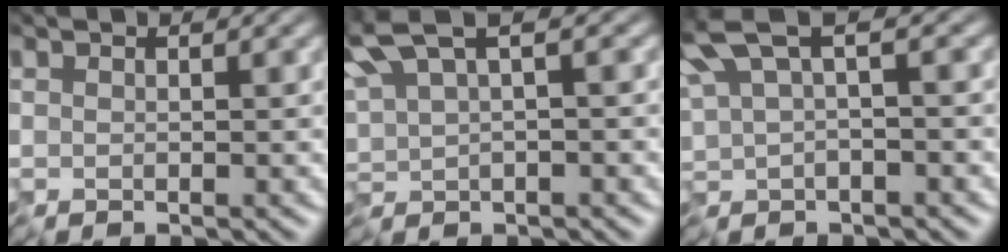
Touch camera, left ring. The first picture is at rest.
{"total": 3.9, "force": [1.5, 1.3, 3.3], "torque": [-0.088, 0.014, 0.031]}
{"total": 5.1, "force": [1.8, 1.8, 4.4], "torque": [-0.109, 0.011, 0.037]}